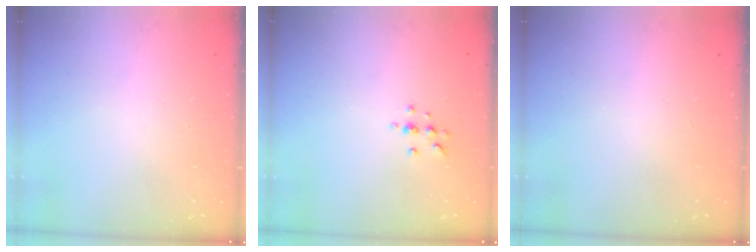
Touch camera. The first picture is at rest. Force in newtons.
{"total": 4.8, "press": 4.7, "slide": 0.6}
{"total": 0.0}